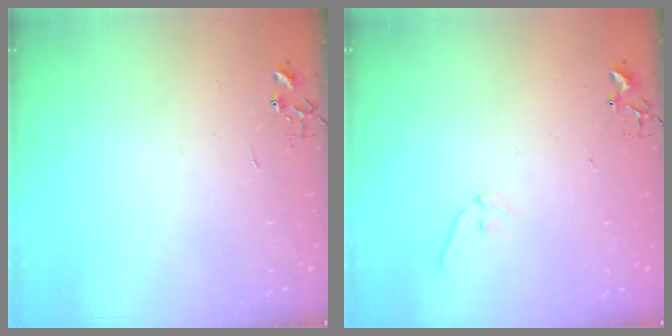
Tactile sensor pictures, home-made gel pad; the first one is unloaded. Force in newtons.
{"total": 7.0, "press": 6.9, "slide": 0.8}